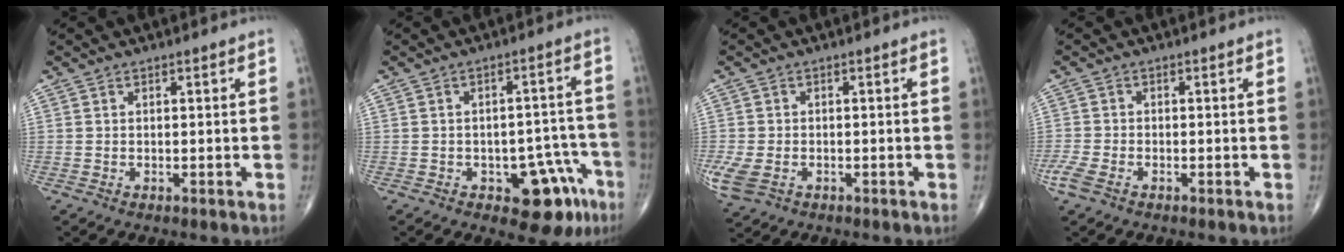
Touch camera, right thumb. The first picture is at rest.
{"total": 10.2, "force": [-5.1, 5.4, 7.0], "torque": [-0.042, 0.040, -0.057]}
{"total": 5.0, "force": [-1.7, 3.4, 3.2], "torque": [-0.082, 0.001, -0.026]}
{"total": 3.3, "force": [-1.9, 1.6, 2.1], "torque": [-0.059, 0.000, -0.040]}